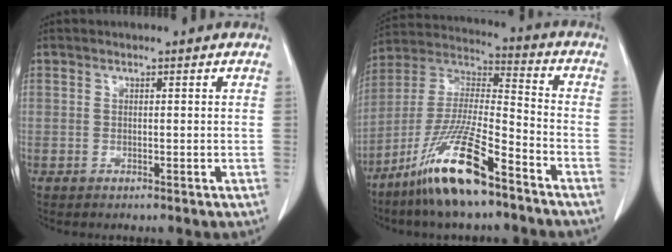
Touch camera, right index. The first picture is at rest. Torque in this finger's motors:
{"motor_torque": [1.45, -0.69, 0.51, 0.21]}